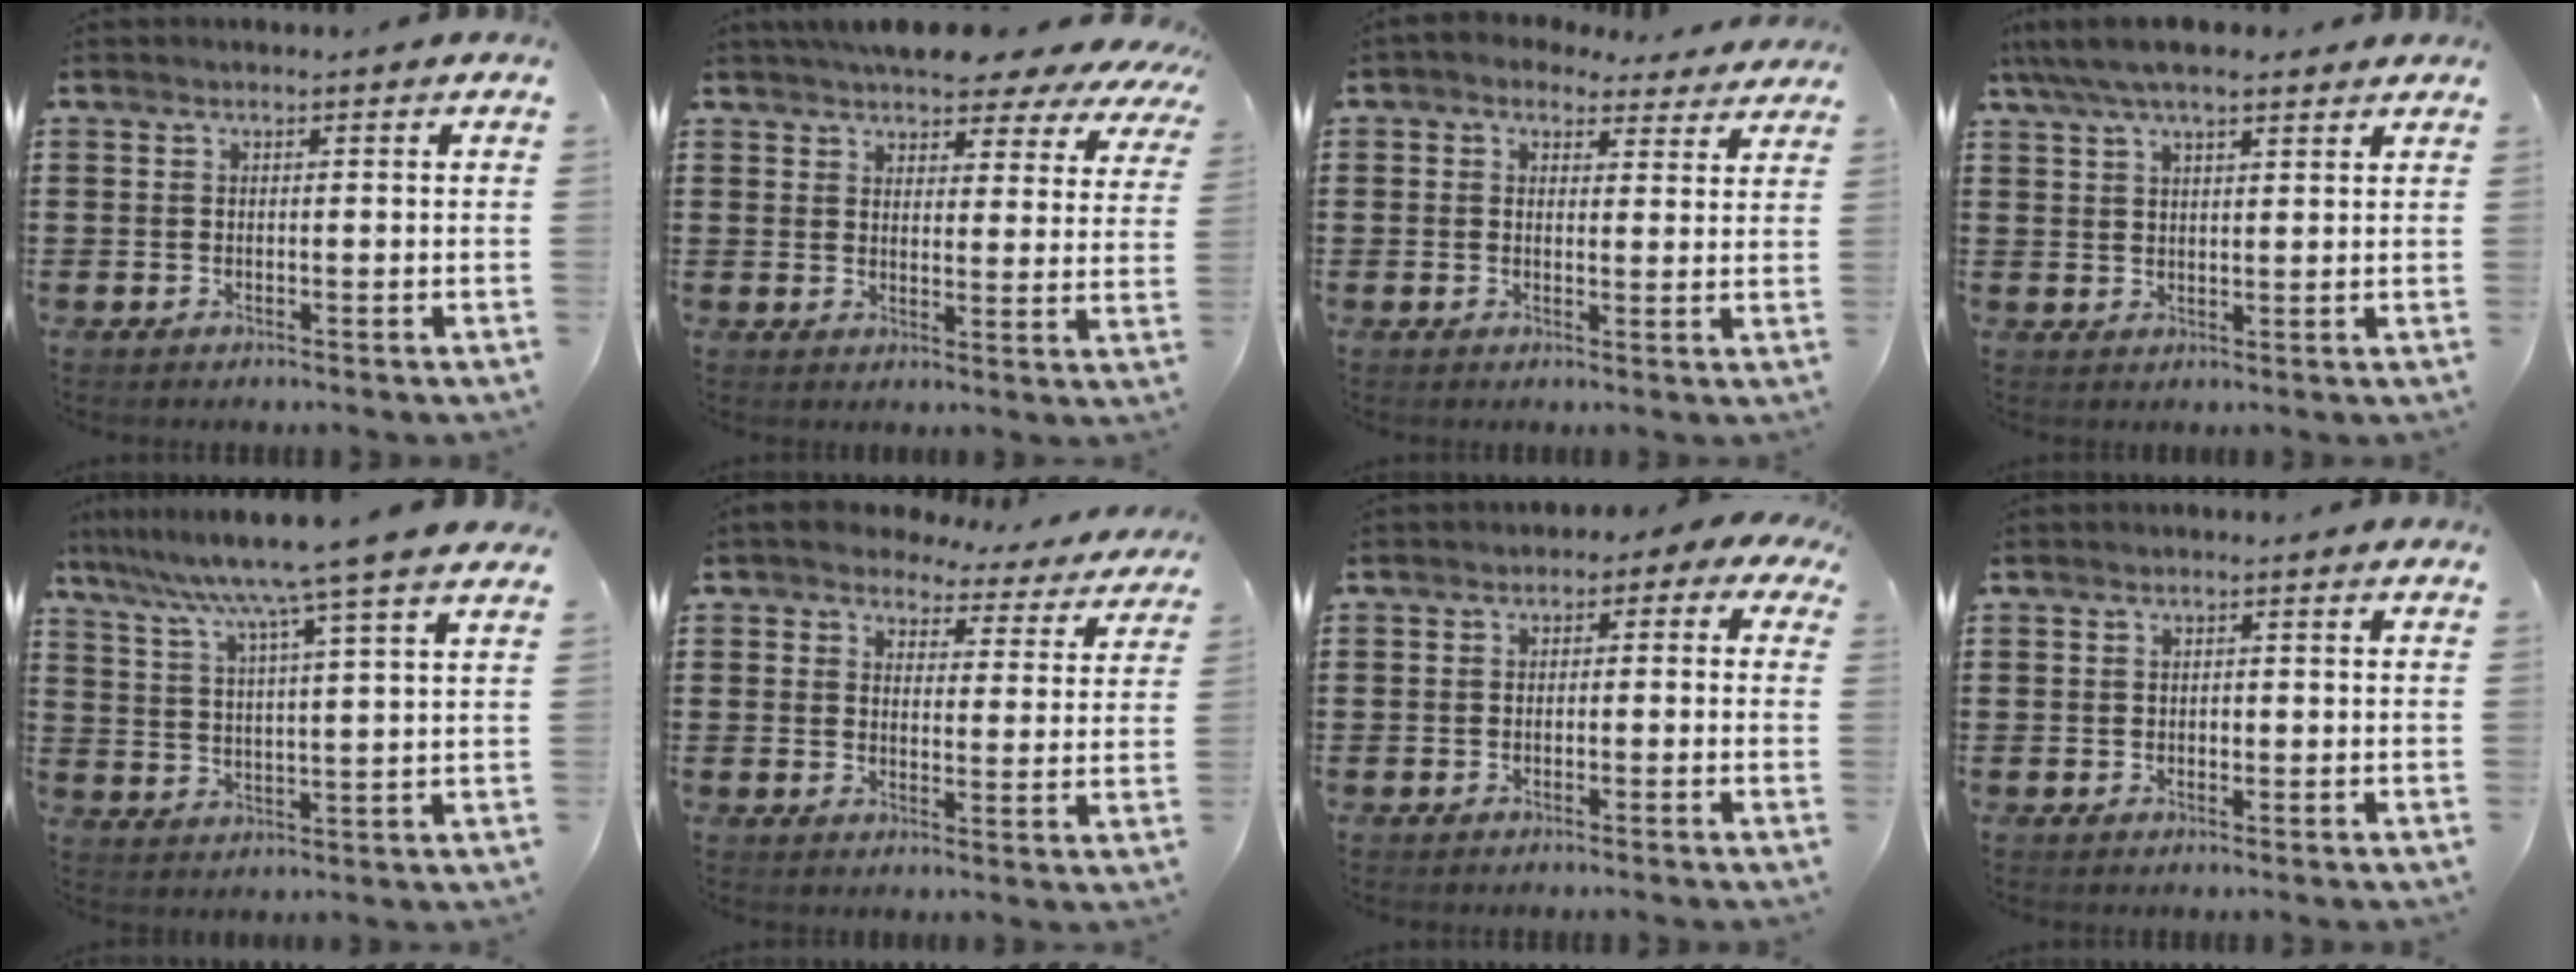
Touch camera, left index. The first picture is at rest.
{"total": 6.3, "force": [5.8, 1.8, 1.7], "torque": [-0.044, -0.033, 0.100]}
{"total": 2.9, "force": [2.4, 1.4, 0.8], "torque": [-0.018, -0.008, 0.040]}
{"total": 6.1, "force": [4.8, 1.8, 3.3], "torque": [-0.075, -0.004, 0.088]}
{"total": 8.4, "force": [7.0, -1.7, 4.3], "torque": [-0.111, -0.044, 0.110]}
{"total": 4.5, "force": [4.1, 1.4, 0.9], "torque": [-0.041, -0.019, 0.071]}
{"total": 2.1, "force": [-1.7, 1.0, 0.3], "torque": [-0.012, 0.006, -0.040]}
{"total": 0.6, "force": [-0.1, 0.5, 0.4], "torque": [-0.010, 0.003, -0.002]}